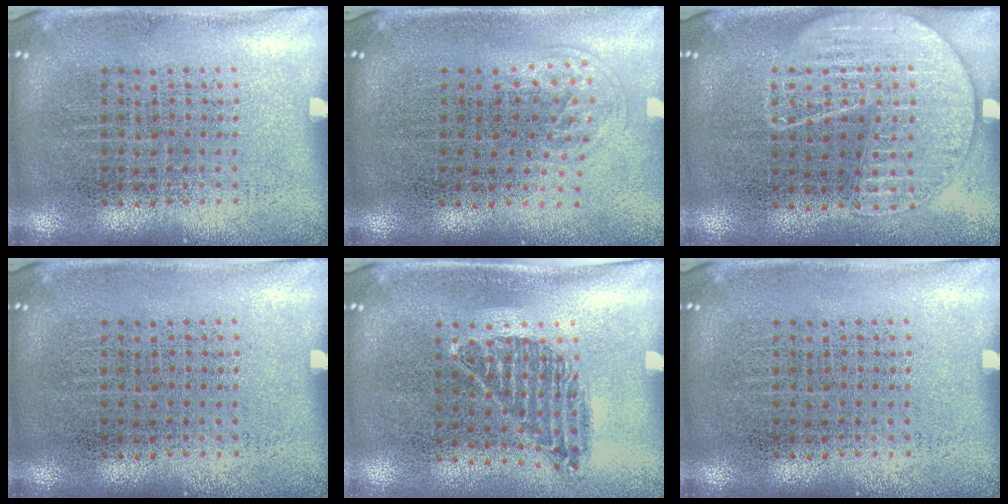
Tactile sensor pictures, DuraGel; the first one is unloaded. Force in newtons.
{"total": 1.0, "press": 0.6, "slide": 0.8}
{"total": 1.6, "press": 1.5, "slide": 0.5}
{"total": 0.0}
{"total": 1.0, "press": 0.8, "slide": 0.5}
{"total": 0.0}